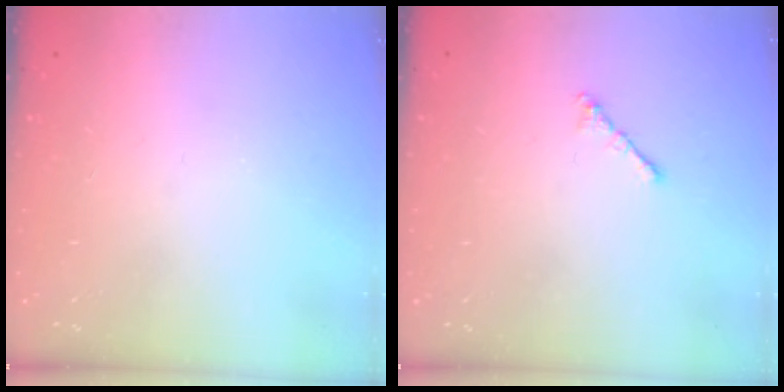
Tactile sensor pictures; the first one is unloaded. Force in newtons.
{"total": 1.0, "press": 0.9, "slide": 0.4}